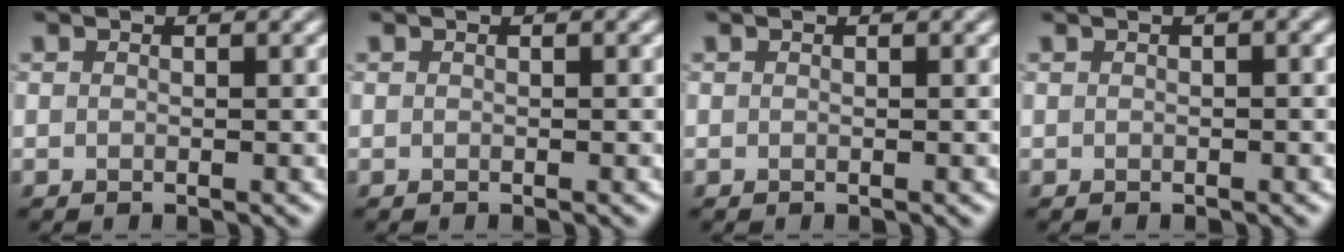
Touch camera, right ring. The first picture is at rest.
{"total": 0.0}
{"total": 0.0}
{"total": 1.1, "force": [0.3, 0.5, 0.9], "torque": [-0.013, 0.003, 0.004]}